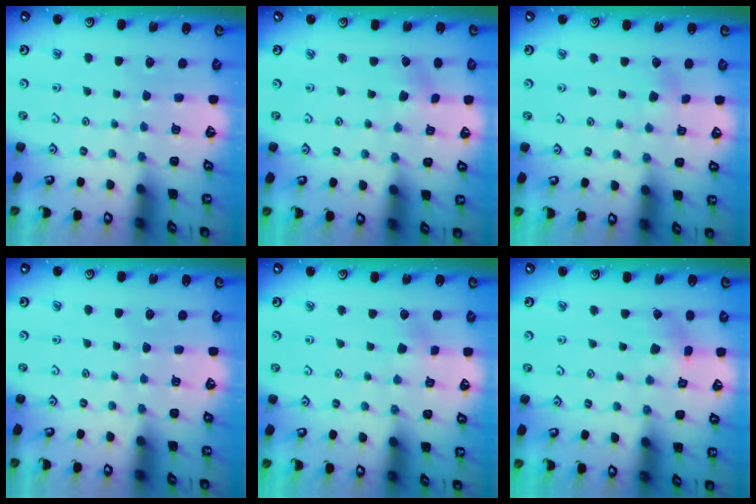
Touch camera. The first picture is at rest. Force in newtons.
{"total": 2.6, "press": 2.6, "slide": 0.2}
{"total": 1.3, "press": 1.3, "slide": 0.2}
{"total": 0.0}
{"total": 2.6, "press": 2.6, "slide": 0.4}
{"total": 2.4, "press": 2.3, "slide": 0.5}